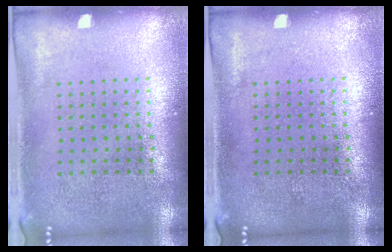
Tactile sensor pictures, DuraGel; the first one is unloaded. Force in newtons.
{"total": 0.0}